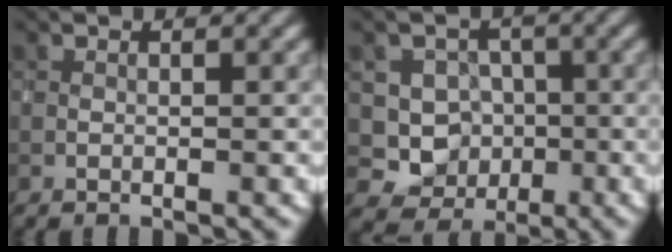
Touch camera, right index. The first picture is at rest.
{"total": 5.2, "force": [-0.5, 5.0, 1.5], "torque": [0.005, 0.002, -0.033]}